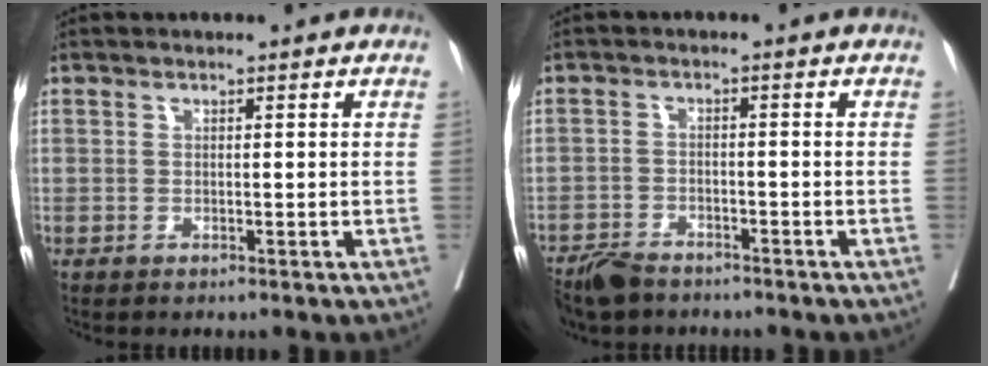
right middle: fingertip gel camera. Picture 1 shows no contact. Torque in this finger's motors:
{"motor_torque": [-0.23, -0.48, 0.12, 0.02]}